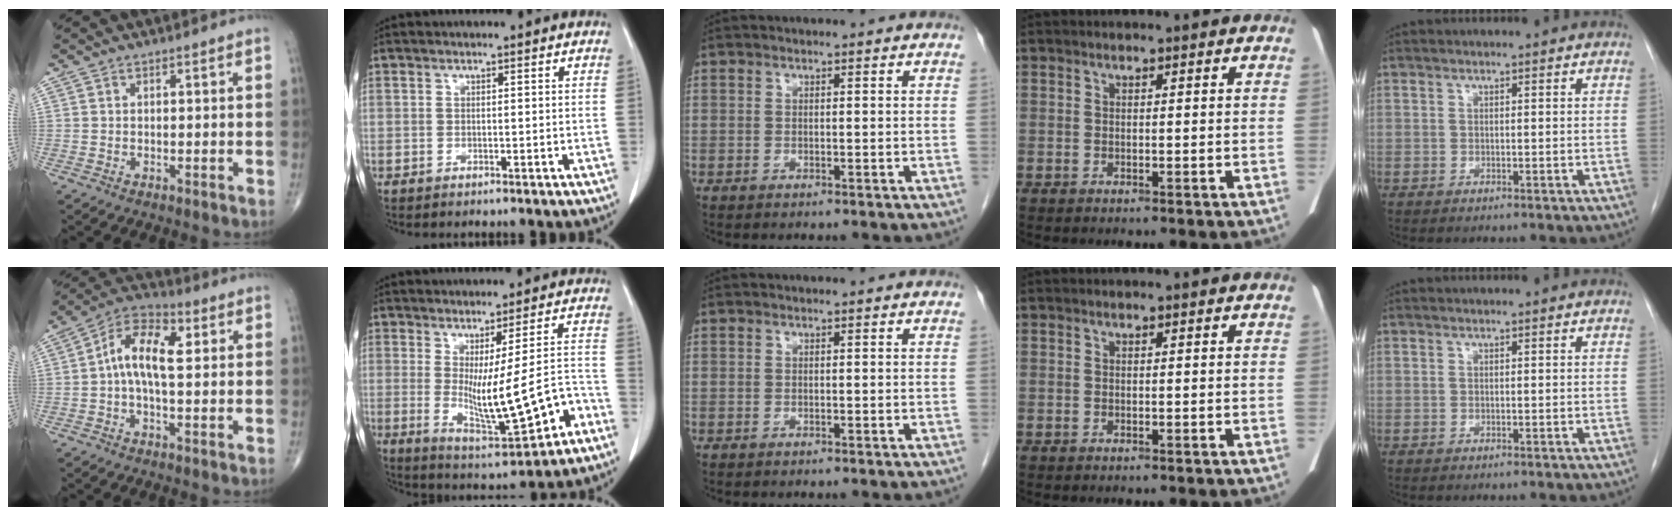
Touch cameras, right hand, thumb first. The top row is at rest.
{"thumb": {"total": 10.4, "force": [1.3, 5.1, 8.9], "torque": [-0.152, 0.030, 0.013]}, "index": {"total": 12.9, "force": [-3.1, 1.8, 12.4], "torque": [-0.188, -0.017, -0.028]}}